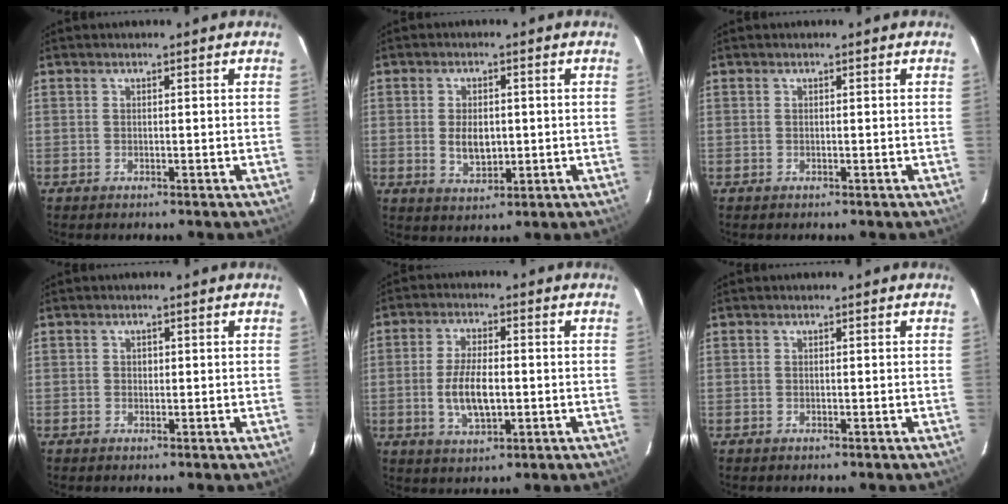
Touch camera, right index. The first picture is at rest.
{"total": 5.3, "force": [-0.1, 3.2, 4.3], "torque": [-0.079, -0.002, 0.005]}
{"total": 0.0}
{"total": 0.8, "force": [0.0, 0.8, 0.2], "torque": [0.000, 0.002, 0.001]}
{"total": 8.1, "force": [-1.1, 3.3, 7.3], "torque": [-0.146, -0.003, -0.017]}
{"total": 0.0}